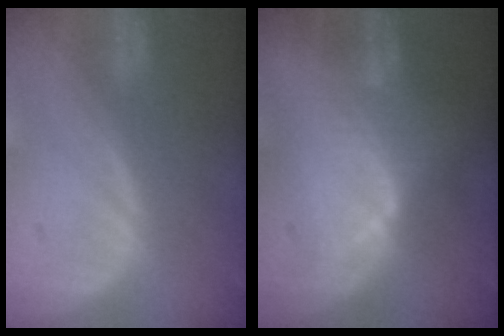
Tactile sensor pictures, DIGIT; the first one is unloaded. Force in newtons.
{"total": 7.9, "press": 6.9, "slide": 3.9}